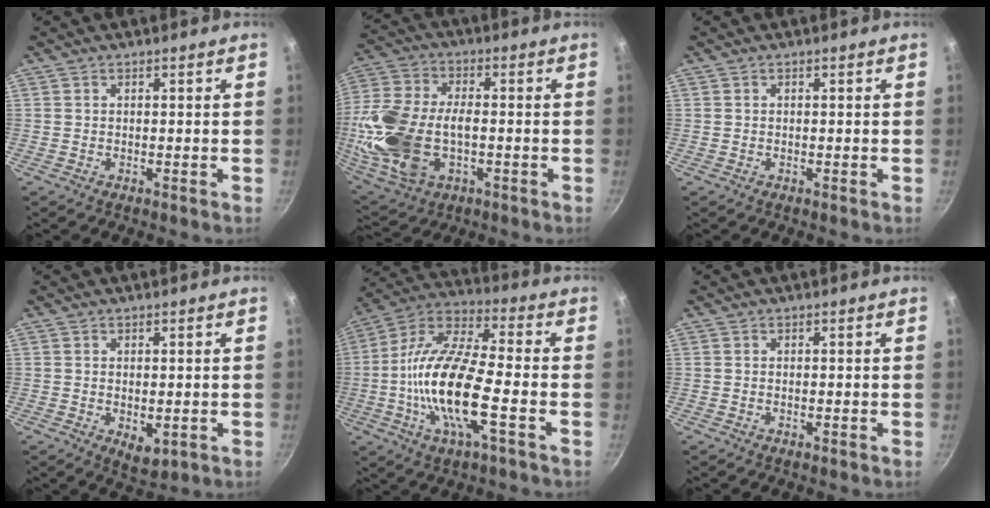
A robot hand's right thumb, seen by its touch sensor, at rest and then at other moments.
{"total": 19.9, "force": [-2.7, 12.1, 15.5], "torque": [-0.331, 0.019, -0.044]}
{"total": 0.0}
{"total": 4.1, "force": [-0.5, 2.3, 3.3], "torque": [-0.048, -0.013, -0.001]}
{"total": 18.8, "force": [-4.2, 6.1, 17.2], "torque": [-0.339, 0.031, -0.099]}
{"total": 0.0}